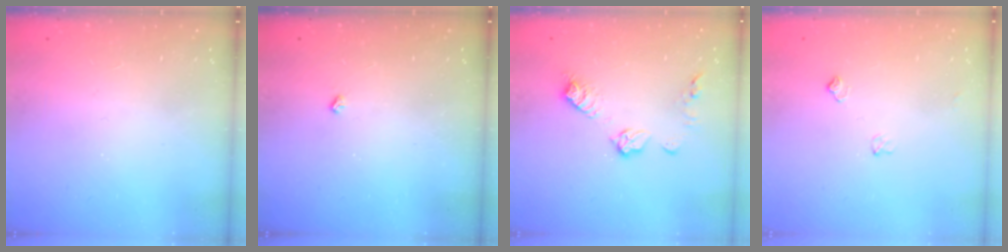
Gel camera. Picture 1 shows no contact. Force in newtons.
{"total": 2.2, "press": 2.1, "slide": 0.4}
{"total": 9.4, "press": 9.4, "slide": 0.2}
{"total": 5.1, "press": 5.0, "slide": 0.7}